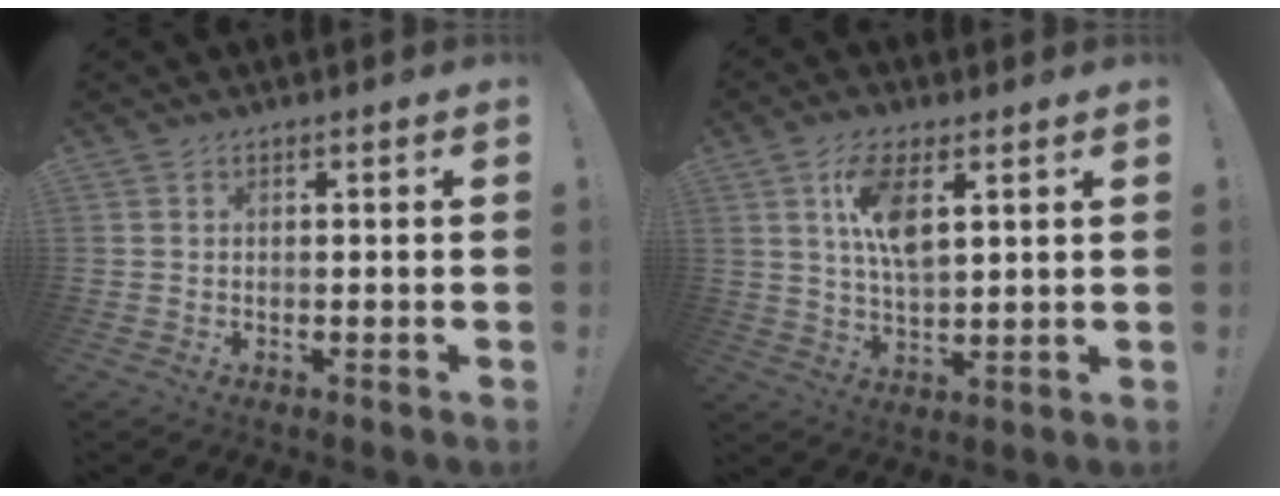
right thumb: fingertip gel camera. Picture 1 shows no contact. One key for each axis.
{"total": 10.6, "fx": 4.4, "fy": 4.5, "fz": 8.5, "tx": -0.160, "ty": -0.006, "tz": 0.078}